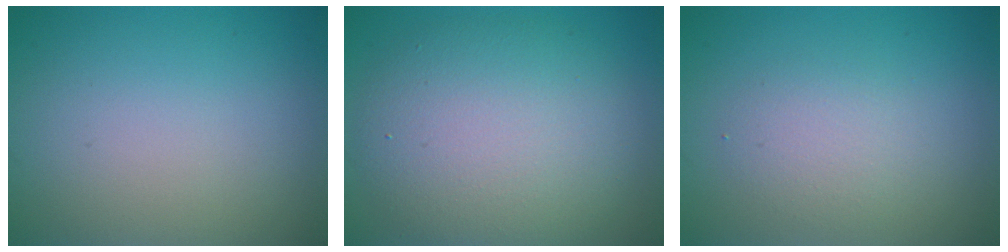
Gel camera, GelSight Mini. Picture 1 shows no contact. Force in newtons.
{"total": 8.4, "press": 8.4, "slide": 0.5}
{"total": 2.1, "press": 2.1, "slide": 0.0}